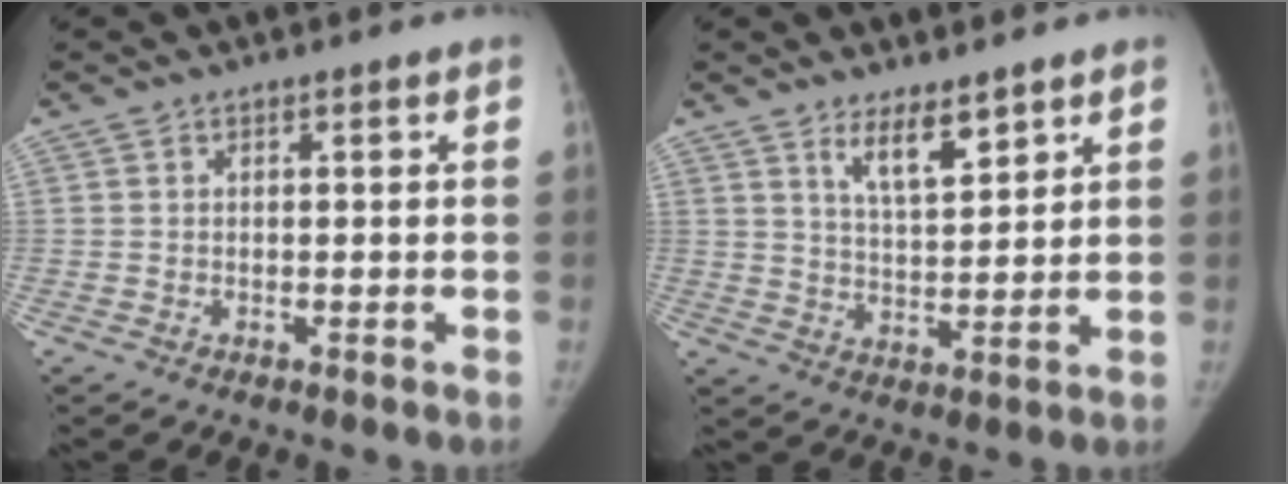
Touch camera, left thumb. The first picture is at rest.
{"total": 6.4, "force": [4.4, 1.9, 4.2], "torque": [-0.059, -0.040, 0.080]}